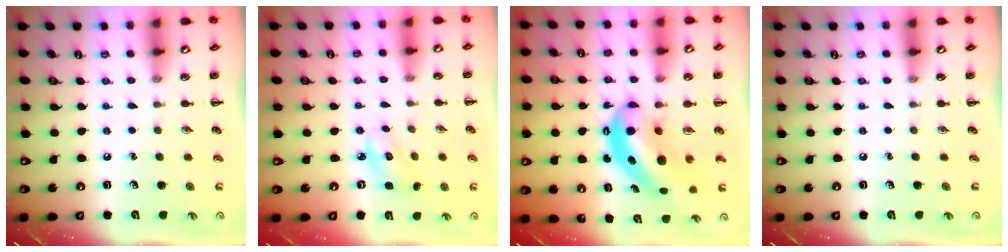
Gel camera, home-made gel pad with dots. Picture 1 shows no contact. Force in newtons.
{"total": 2.9, "press": 2.8, "slide": 0.6}
{"total": 7.6, "press": 7.4, "slide": 1.8}
{"total": 0.0}